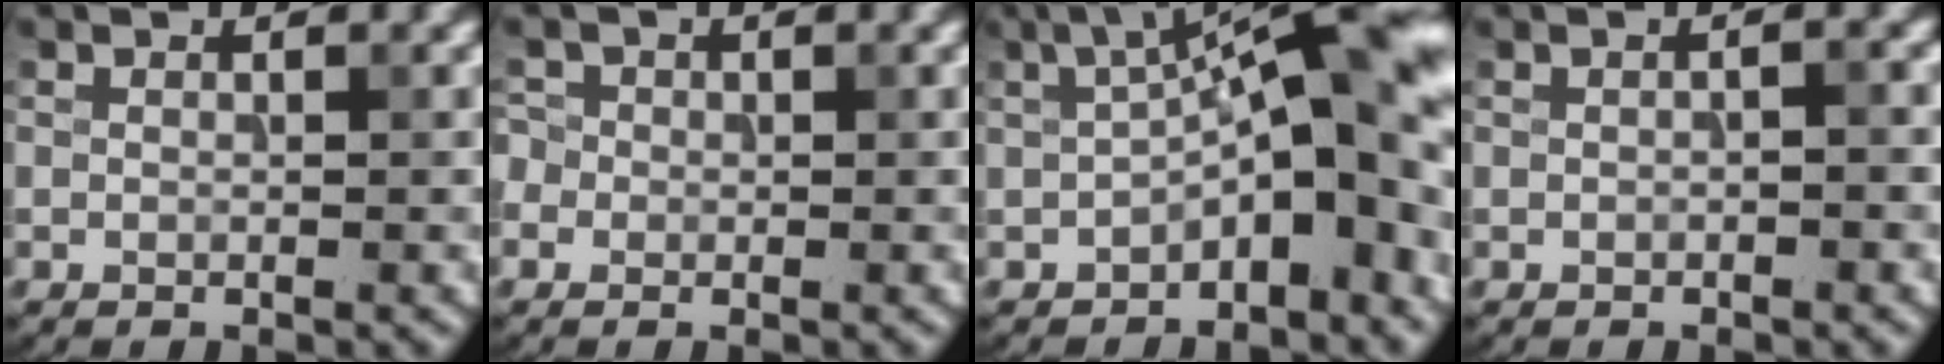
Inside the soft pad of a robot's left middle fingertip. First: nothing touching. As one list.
[{"total": 1.9, "force": [0.0, 1.8, 0.6], "torque": [-0.007, 0.014, -0.013]}, {"total": 11.7, "force": [-0.6, 4.0, 11.0], "torque": [-0.145, 0.024, -0.022]}, {"total": 0.8, "force": [-0.2, 0.0, 0.8], "torque": [-0.013, 0.002, -0.004]}]